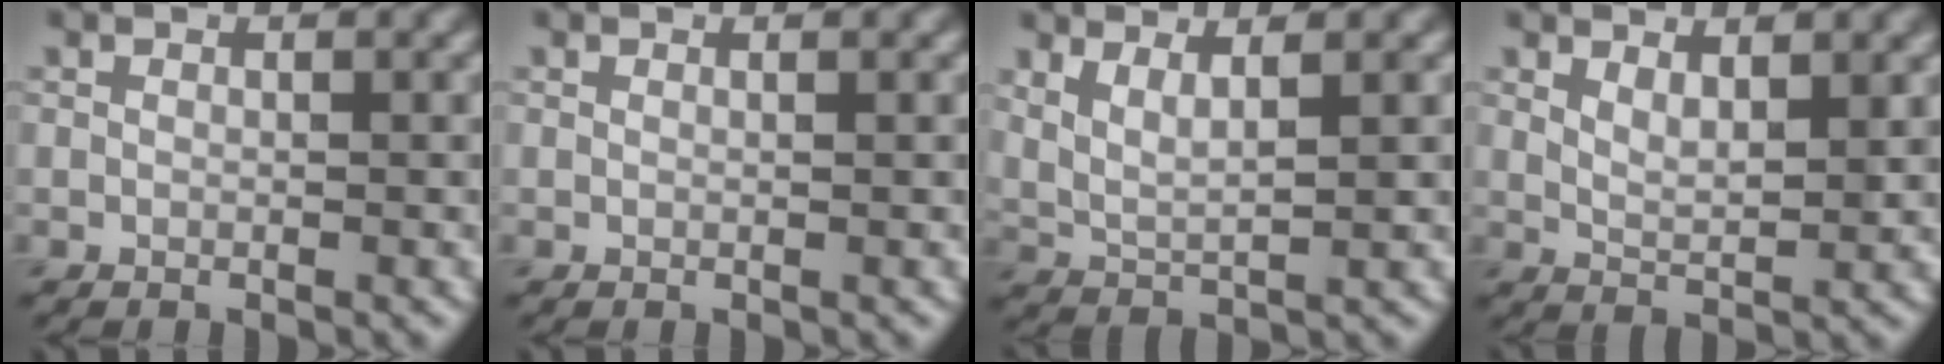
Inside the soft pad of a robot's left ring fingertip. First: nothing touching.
{"total": 0.7, "force": [0.4, 0.3, 0.5], "torque": [-0.002, -0.001, -0.001]}
{"total": 2.7, "force": [1.7, 0.7, 2.0], "torque": [-0.043, -0.009, 0.036]}
{"total": 2.3, "force": [1.5, 0.6, 1.5], "torque": [-0.028, -0.005, 0.029]}